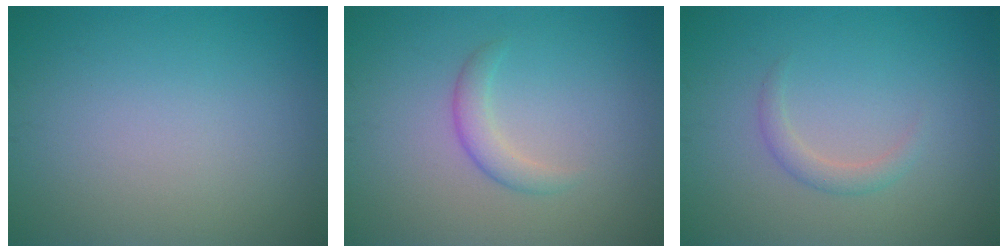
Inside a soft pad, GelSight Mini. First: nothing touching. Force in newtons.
{"total": 1.8, "press": 1.8, "slide": 0.1}
{"total": 1.4, "press": 1.4, "slide": 0.1}